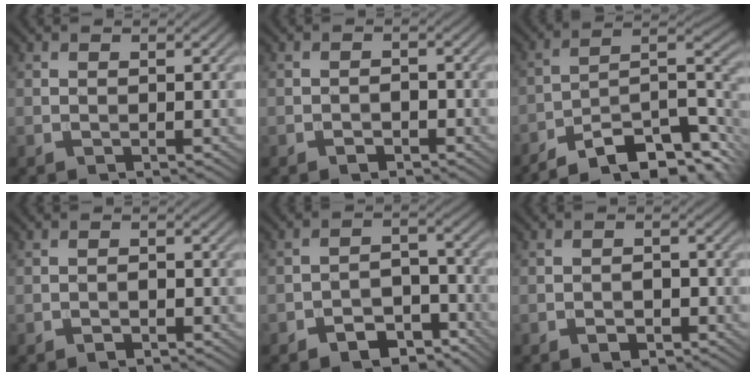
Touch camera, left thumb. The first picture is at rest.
{"total": 1.7, "force": [-1.1, 1.0, 0.8], "torque": [-0.009, 0.002, -0.021]}
{"total": 14.5, "force": [-10.8, 4.1, 8.8], "torque": [-0.149, 0.000, -0.179]}
{"total": 1.2, "force": [-0.8, 0.6, 0.6], "torque": [-0.007, 0.002, -0.014]}
{"total": 6.0, "force": [-4.2, 3.2, 2.7], "torque": [-0.036, 0.002, -0.078]}
{"total": 2.2, "force": [-1.3, 1.4, 1.2], "torque": [-0.015, 0.002, -0.023]}